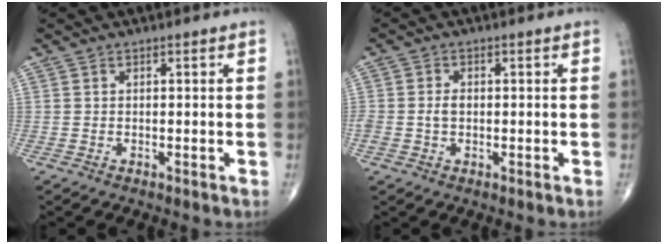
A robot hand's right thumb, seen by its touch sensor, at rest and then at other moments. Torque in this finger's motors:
{"motor_torque": [0.56, 0.51, 0.45, -0.04, 0.01]}